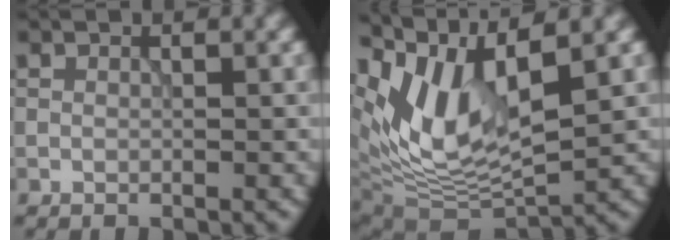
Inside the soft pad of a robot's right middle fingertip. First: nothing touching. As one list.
[{"total": 9.3, "force": [3.1, 3.8, 7.8], "torque": [-0.161, -0.005, 0.060]}]